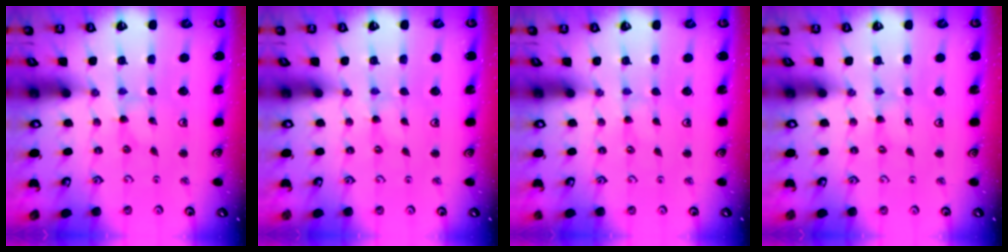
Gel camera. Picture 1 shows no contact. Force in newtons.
{"total": 0.0}
{"total": 0.8, "press": 0.8, "slide": 0.1}
{"total": 0.0}